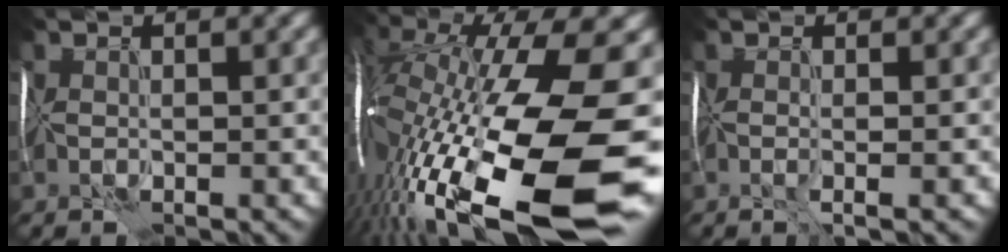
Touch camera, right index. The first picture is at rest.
{"total": 18.3, "force": [-5.9, 5.3, 16.5], "torque": [-0.320, -0.021, -0.086]}
{"total": 1.5, "force": [-0.5, 0.4, 1.4], "torque": [-0.012, -0.001, 0.000]}